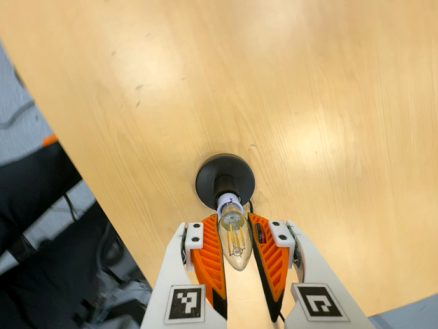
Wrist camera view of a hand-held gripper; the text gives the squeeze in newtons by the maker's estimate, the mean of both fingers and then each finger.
{"total": 13.6, "left": 12.8, "right": 14.3}